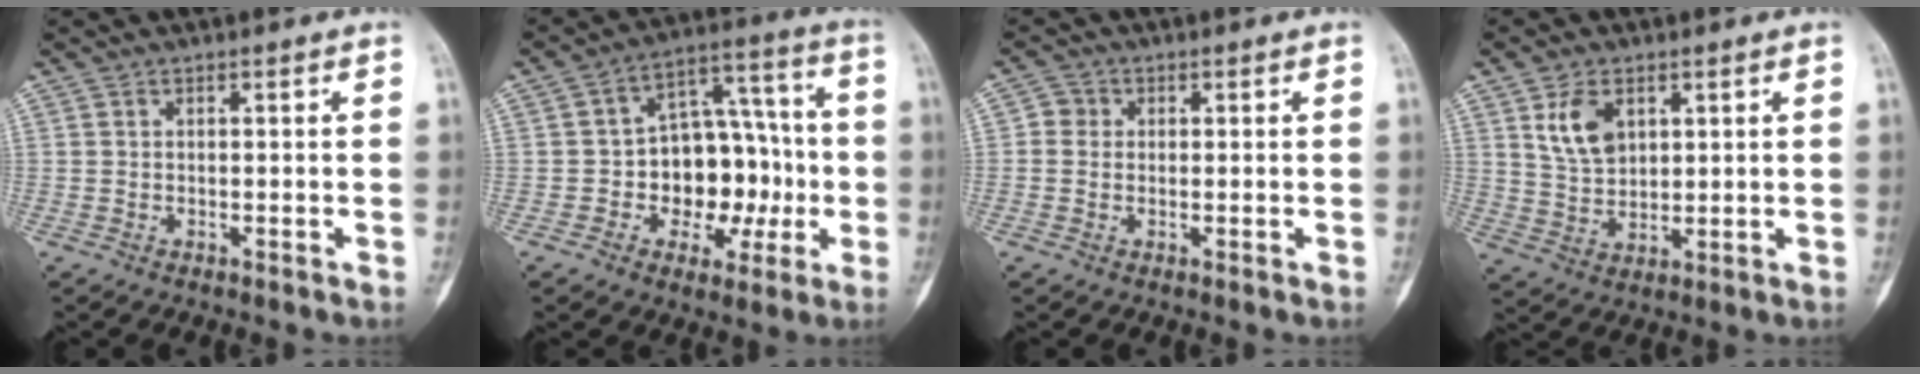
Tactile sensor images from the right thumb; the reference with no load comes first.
{"total": 15.9, "force": [-2.1, 11.1, 11.2], "torque": [-0.107, 0.046, -0.027]}
{"total": 2.6, "force": [0.2, 2.5, 0.7], "torque": [0.003, 0.006, -0.001]}
{"total": 7.3, "force": [3.1, 4.7, 4.7], "torque": [-0.073, -0.017, 0.065]}